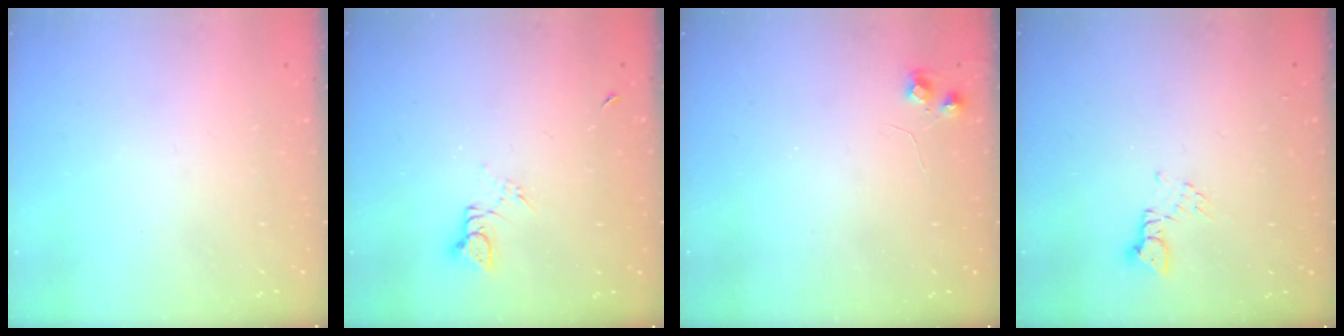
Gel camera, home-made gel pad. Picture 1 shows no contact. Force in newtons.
{"total": 3.7, "press": 3.7, "slide": 0.3}
{"total": 5.3, "press": 5.3, "slide": 0.7}
{"total": 2.5, "press": 2.5, "slide": 0.3}